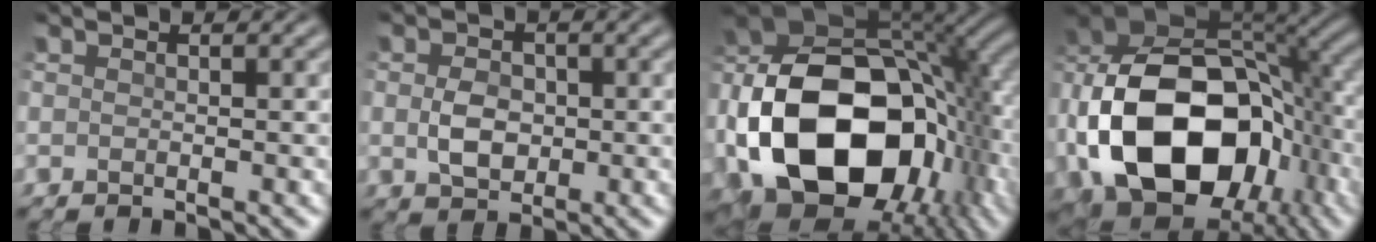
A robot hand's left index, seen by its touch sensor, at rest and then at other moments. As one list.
[{"total": 3.0, "force": [-0.2, 2.1, 2.2], "torque": [-0.049, 0.002, -0.003]}, {"total": 18.8, "force": [-4.2, 12.0, 13.8], "torque": [-0.283, -0.026, -0.062]}, {"total": 16.4, "force": [-4.6, 10.7, 11.6], "torque": [-0.235, -0.009, -0.084]}]